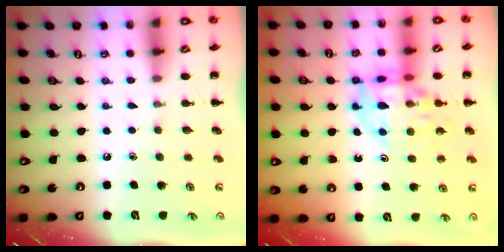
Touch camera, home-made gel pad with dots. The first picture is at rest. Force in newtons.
{"total": 14.1, "press": 13.7, "slide": 3.1}